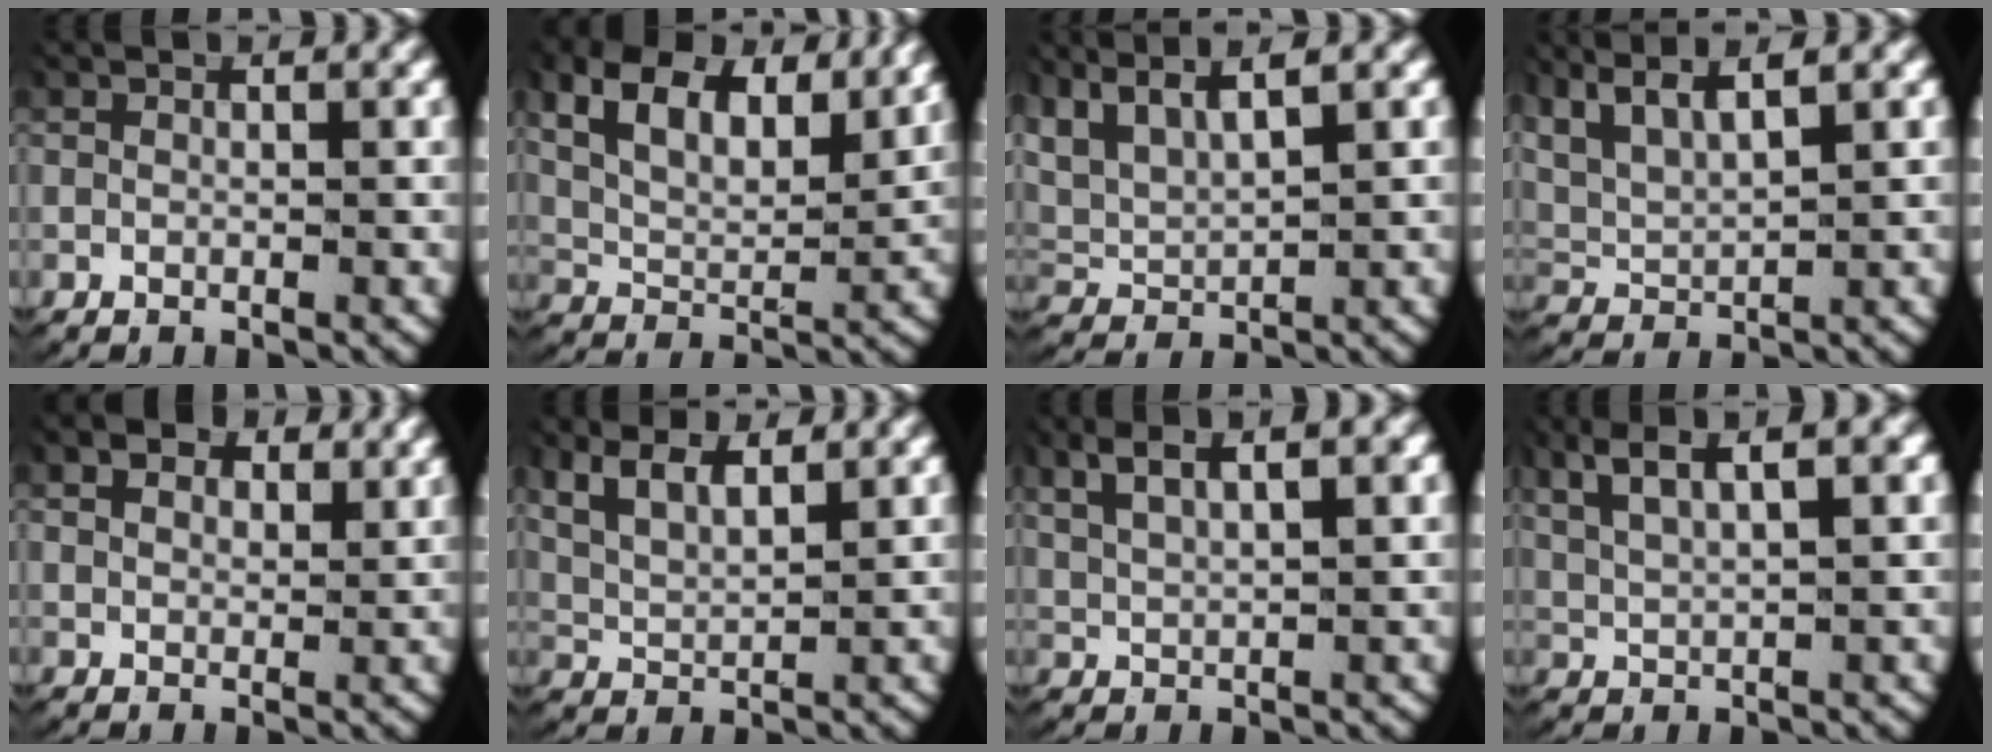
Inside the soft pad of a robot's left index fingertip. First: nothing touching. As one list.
[{"total": 8.8, "force": [4.2, 5.6, 5.4], "torque": [-0.110, -0.004, 0.065]}, {"total": 6.6, "force": [3.2, 4.3, 3.8], "torque": [-0.096, 0.006, 0.053]}, {"total": 7.1, "force": [3.8, 4.5, 4.1], "torque": [-0.095, 0.007, 0.061]}, {"total": 2.0, "force": [1.4, 1.1, 1.0], "torque": [-0.017, -0.008, 0.027]}, {"total": 5.3, "force": [2.3, 3.6, 3.1], "torque": [-0.073, -0.002, 0.039]}, {"total": 4.6, "force": [2.8, 1.8, 3.1], "torque": [-0.053, 0.015, 0.052]}, {"total": 5.4, "force": [3.4, 2.1, 3.7], "torque": [-0.065, 0.018, 0.060]}]